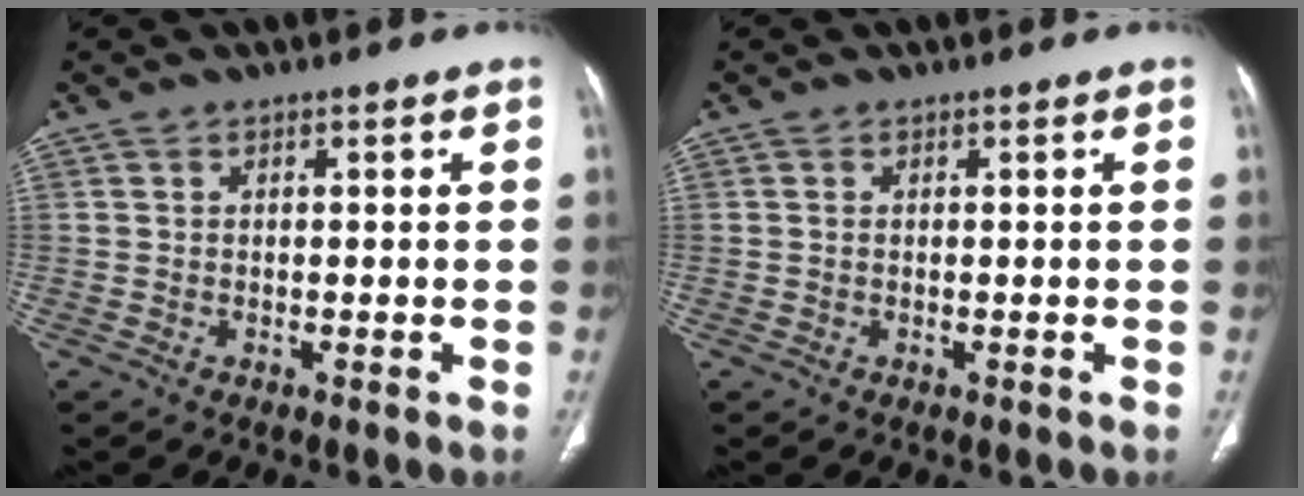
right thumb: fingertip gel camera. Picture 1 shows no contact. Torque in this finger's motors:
{"motor_torque": [0.01, 0.02, -0.19, -0.29, 0.06]}